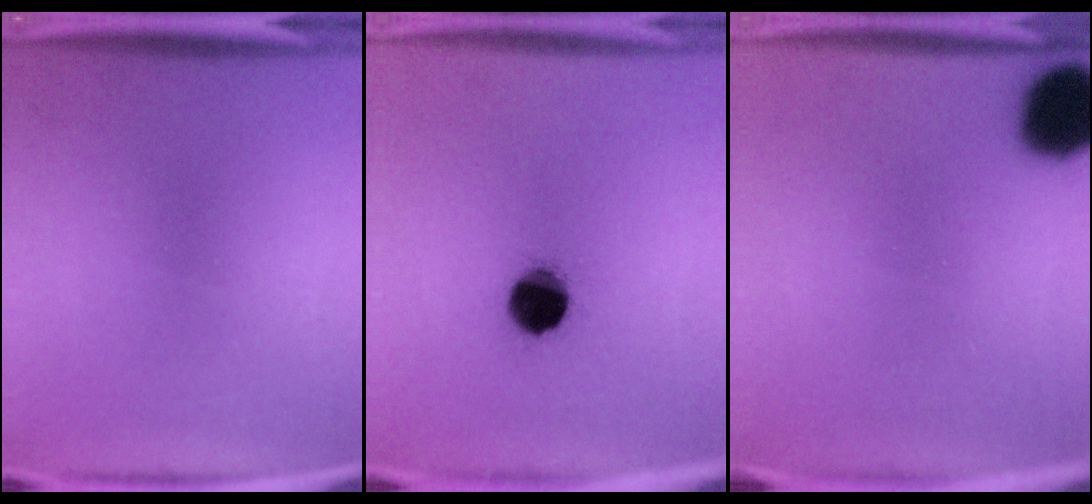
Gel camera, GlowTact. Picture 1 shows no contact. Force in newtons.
{"total": 10.1}
{"total": 14.8}